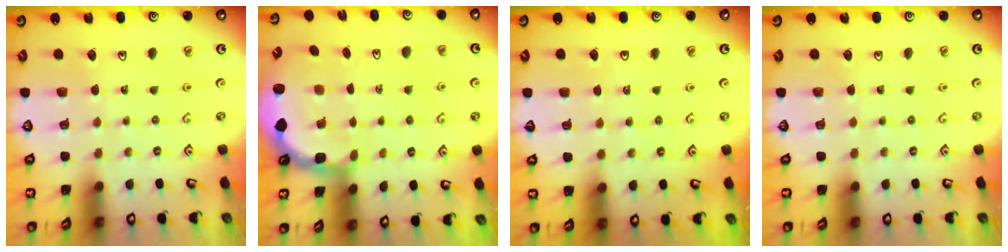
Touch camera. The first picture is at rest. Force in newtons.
{"total": 2.8, "press": 2.0, "slide": 2.0}
{"total": 1.6, "press": 1.6, "slide": 0.2}
{"total": 0.0}